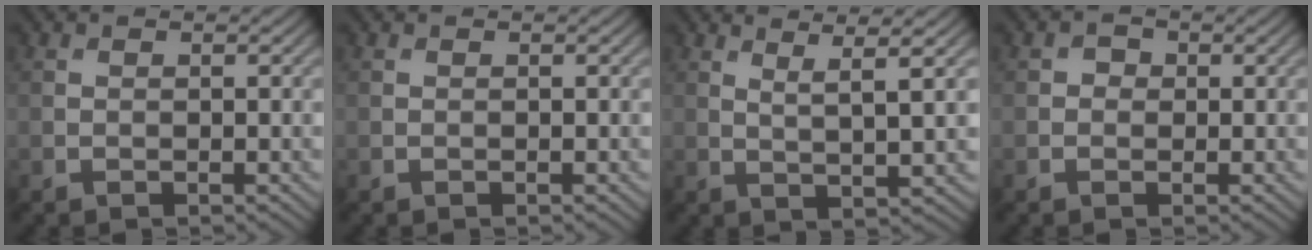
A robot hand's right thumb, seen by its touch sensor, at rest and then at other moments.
{"total": 0.0}
{"total": 4.3, "force": [2.3, 0.3, 3.6], "torque": [-0.075, 0.005, 0.053]}
{"total": 1.3, "force": [0.1, 1.3, 0.2], "torque": [0.000, -0.006, -0.003]}